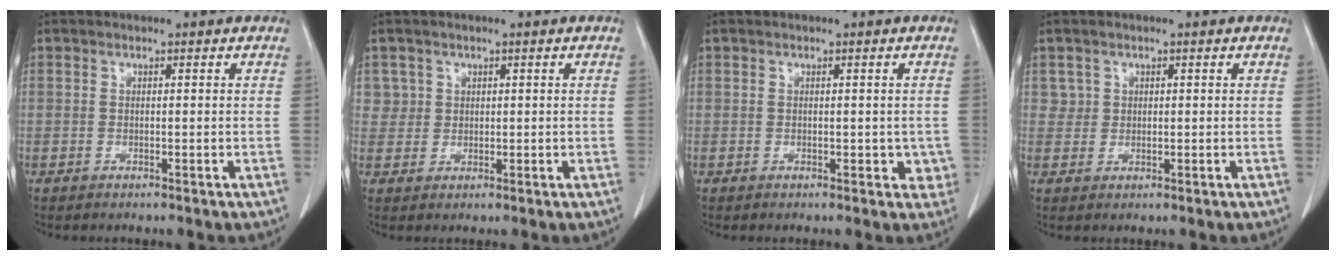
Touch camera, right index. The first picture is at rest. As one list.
[{"total": 2.5, "force": [1.0, 2.2, -0.4], "torque": [0.022, 0.003, 0.014]}, {"total": 2.6, "force": [-0.3, 1.8, 1.9], "torque": [-0.005, 0.003, -0.002]}, {"total": 1.7, "force": [0.8, 1.6, -0.1], "torque": [0.016, 0.000, 0.008]}]